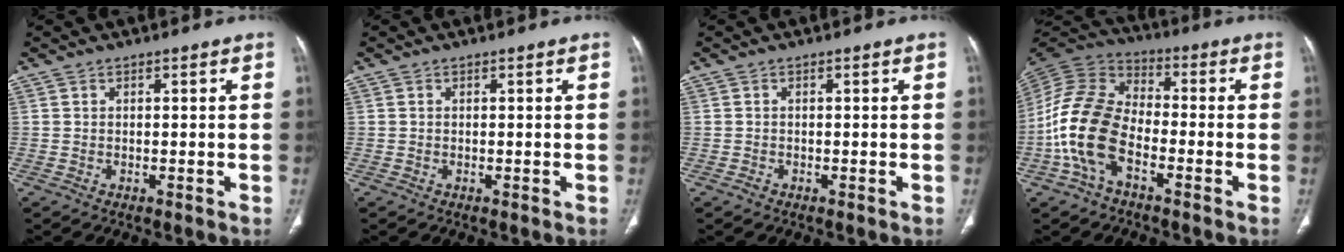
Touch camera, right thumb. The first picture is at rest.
{"total": 0.0}
{"total": 0.6, "force": [-0.4, 0.5, 0.2], "torque": [-0.005, 0.000, -0.011]}
{"total": 14.6, "force": [-4.8, 8.6, 10.8], "torque": [-0.222, 0.040, -0.101]}